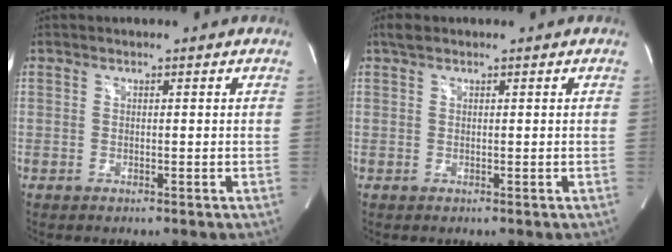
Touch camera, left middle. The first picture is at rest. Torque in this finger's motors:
{"motor_torque": [0.04, 0.08, -0.34, -0.03]}